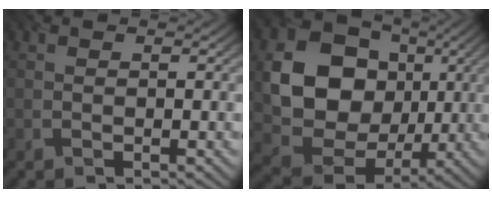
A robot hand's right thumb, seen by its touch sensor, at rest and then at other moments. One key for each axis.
{"total": 14.7, "fx": 1.7, "fy": 12.4, "fz": 7.6, "tx": -0.168, "ty": -0.012, "tz": 0.030}